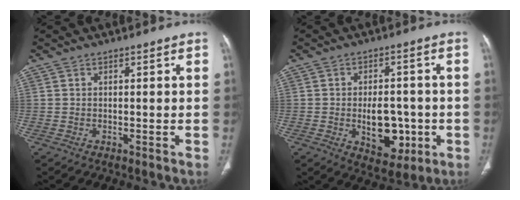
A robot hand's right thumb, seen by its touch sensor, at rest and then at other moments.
{"total": 10.3, "force": [-2.1, 6.4, 7.9], "torque": [-0.081, 0.010, -0.015]}